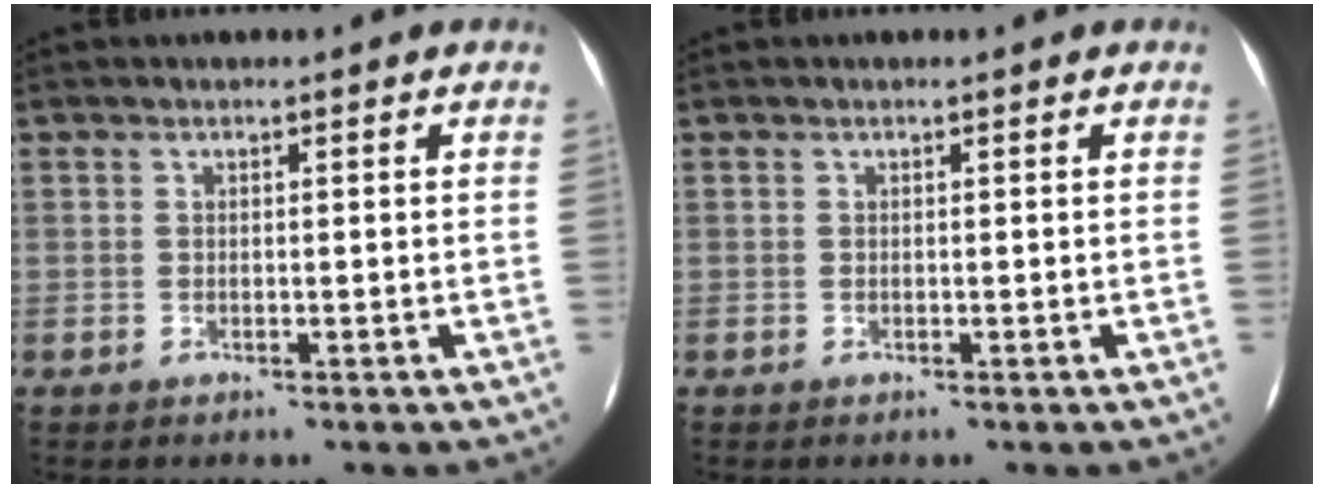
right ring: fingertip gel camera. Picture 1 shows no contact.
{"total": 0.0}